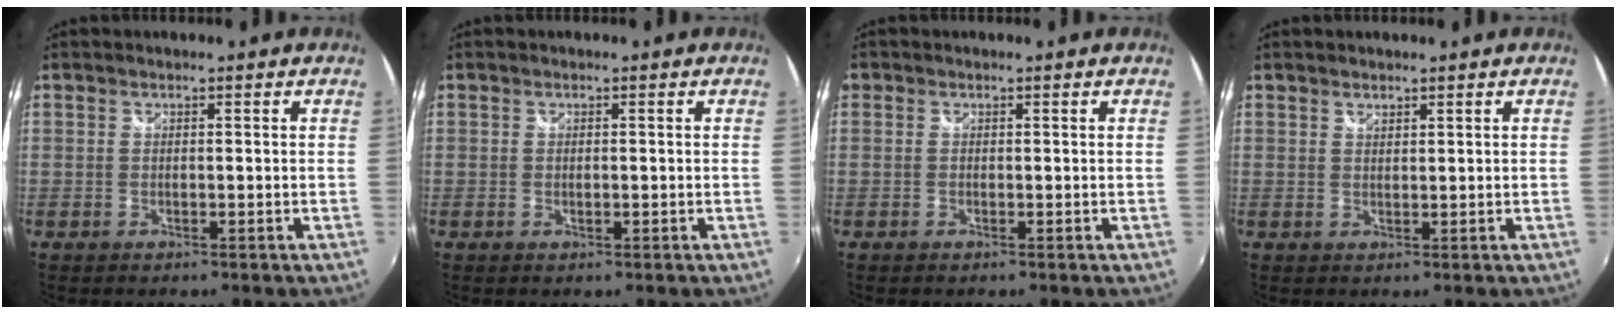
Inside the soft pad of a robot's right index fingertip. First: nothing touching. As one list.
[{"total": 0.8, "force": [0.0, 0.3, 0.7], "torque": [-0.015, -0.001, -0.002]}, {"total": 0.8, "force": [-0.3, 0.7, 0.2], "torque": [-0.005, -0.003, -0.012]}, {"total": 1.1, "force": [0.9, 0.5, 0.3], "torque": [-0.002, 0.000, 0.016]}]